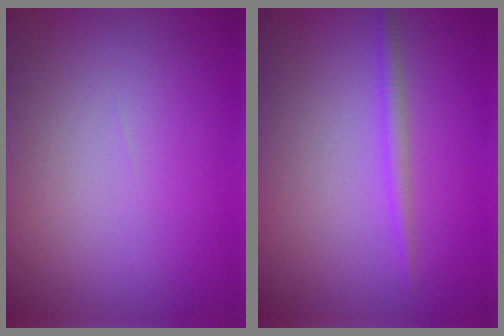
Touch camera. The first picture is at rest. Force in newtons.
{"total": 1.3, "press": 1.3, "slide": 0.1}